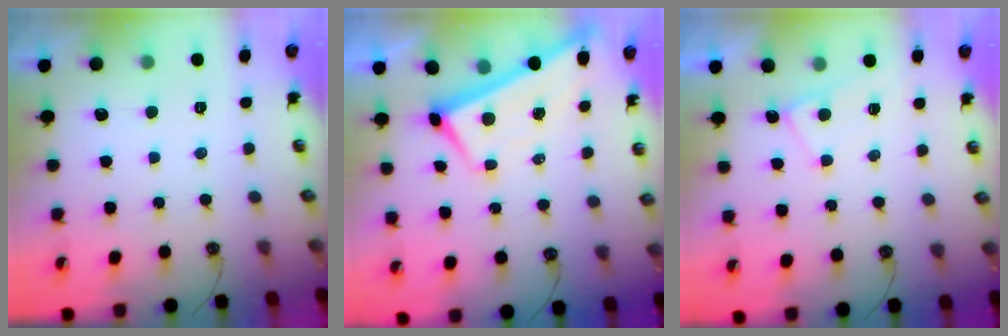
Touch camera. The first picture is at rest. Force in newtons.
{"total": 1.9, "press": 1.9, "slide": 0.2}
{"total": 0.6, "press": 0.6, "slide": 0.1}